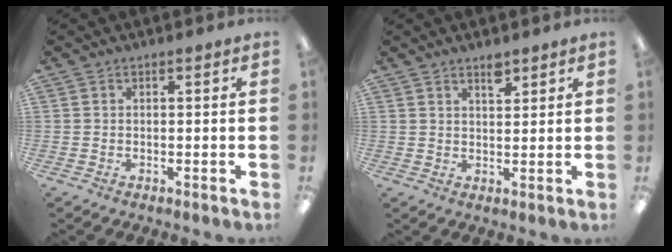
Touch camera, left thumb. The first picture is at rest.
{"total": 3.2, "force": [2.6, 1.2, 1.6], "torque": [-0.011, -0.015, 0.042]}